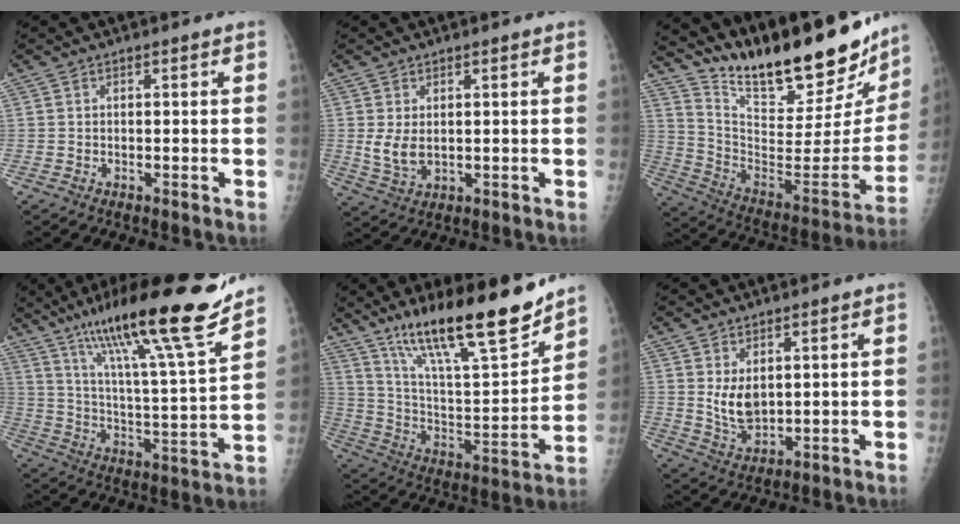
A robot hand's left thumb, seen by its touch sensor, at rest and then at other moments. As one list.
[{"total": 4.6, "force": [0.7, 2.8, 3.6], "torque": [-0.067, -0.013, 0.023]}, {"total": 30.8, "force": [24.7, 8.0, 16.6], "torque": [-0.237, -0.130, 0.370]}, {"total": 24.3, "force": [18.0, 1.7, 16.3], "torque": [-0.247, -0.076, 0.294]}, {"total": 23.6, "force": [17.3, 4.5, 15.3], "torque": [-0.231, -0.082, 0.299]}, {"total": 5.9, "force": [1.8, 3.5, 4.4], "torque": [-0.067, -0.023, 0.047]}]